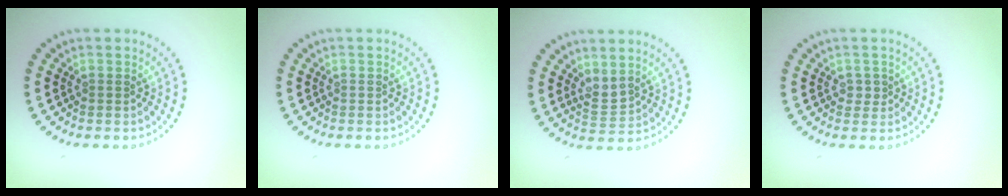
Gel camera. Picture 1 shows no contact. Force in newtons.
{"total": 0.0}
{"total": 1.7, "press": 1.3, "slide": 1.1}
{"total": 1.0, "press": 0.9, "slide": 0.3}